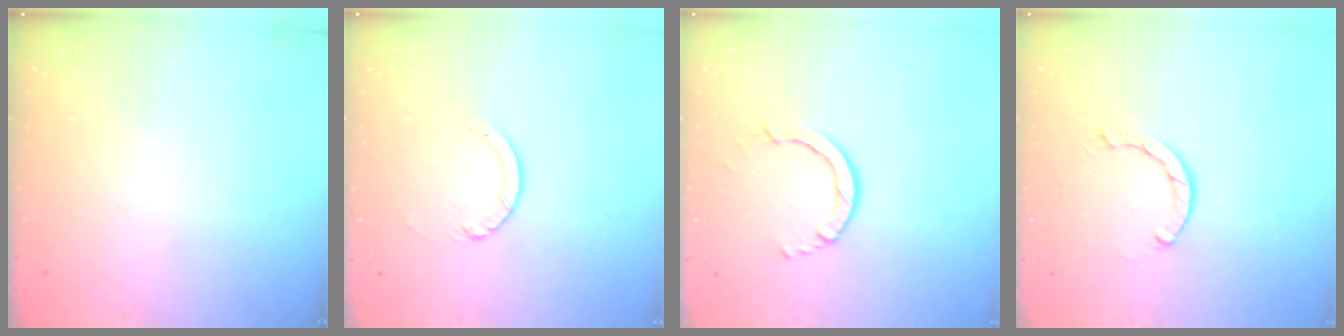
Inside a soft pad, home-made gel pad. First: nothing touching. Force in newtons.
{"total": 3.9, "press": 3.9, "slide": 0.4}
{"total": 3.1, "press": 3.1, "slide": 0.3}
{"total": 2.5, "press": 2.5, "slide": 0.1}